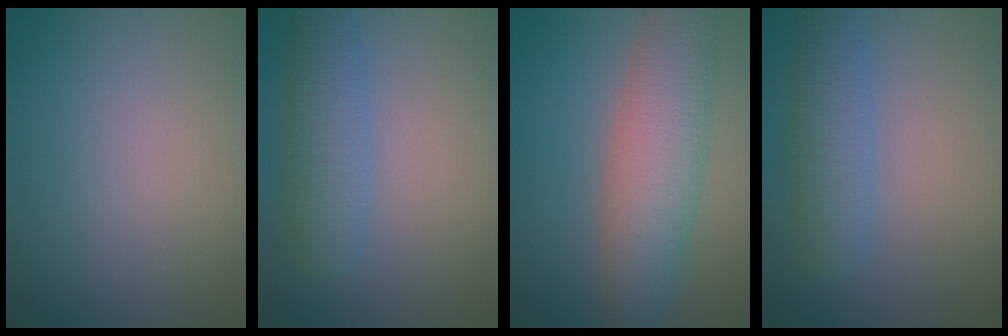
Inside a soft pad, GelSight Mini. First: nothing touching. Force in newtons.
{"total": 3.9, "press": 3.9, "slide": 0.2}
{"total": 6.7, "press": 6.7, "slide": 0.2}
{"total": 3.9, "press": 3.9, "slide": 0.2}